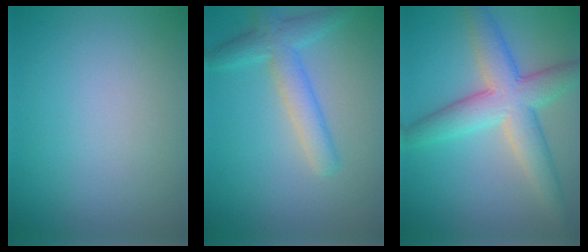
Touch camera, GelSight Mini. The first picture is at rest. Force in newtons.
{"total": 3.9, "press": 3.8, "slide": 0.1}
{"total": 6.9, "press": 6.9, "slide": 0.1}